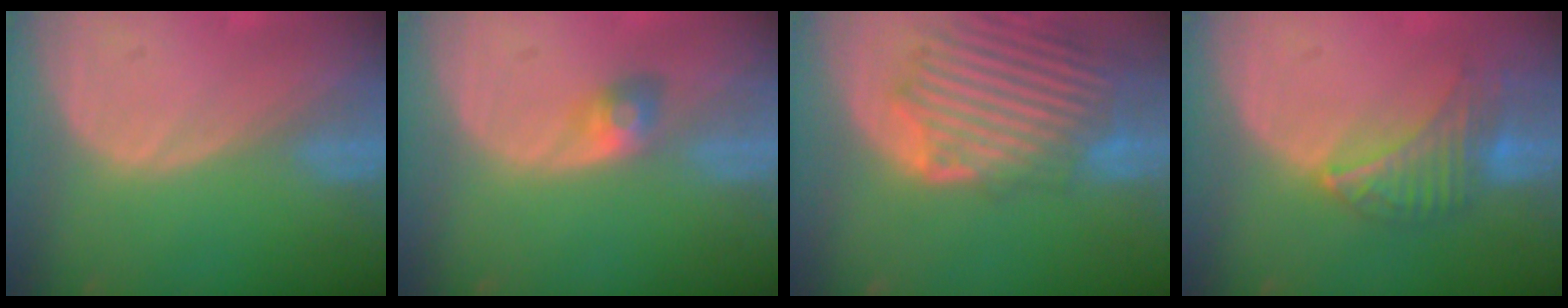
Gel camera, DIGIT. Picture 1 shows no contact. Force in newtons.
{"total": 3.0, "press": 2.6, "slide": 1.4}
{"total": 11.8, "press": 11.1, "slide": 4.0}
{"total": 6.7, "press": 6.5, "slide": 1.5}